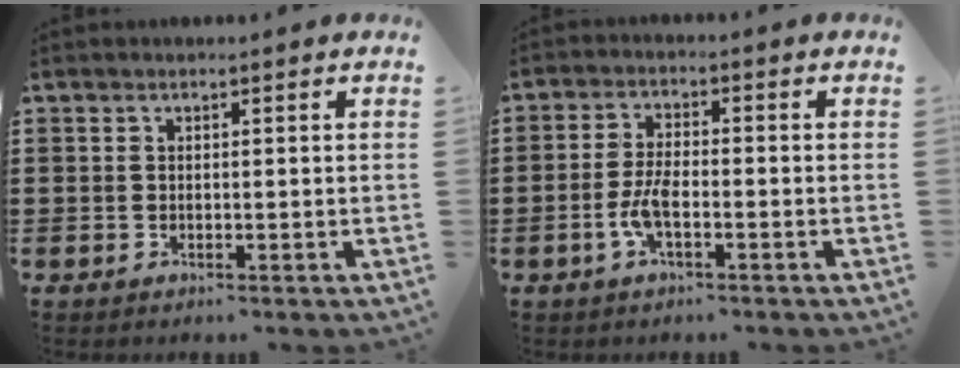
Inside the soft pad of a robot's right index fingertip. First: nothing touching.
{"total": 4.6, "force": [-1.7, 1.4, 4.0], "torque": [-0.096, -0.005, -0.038]}